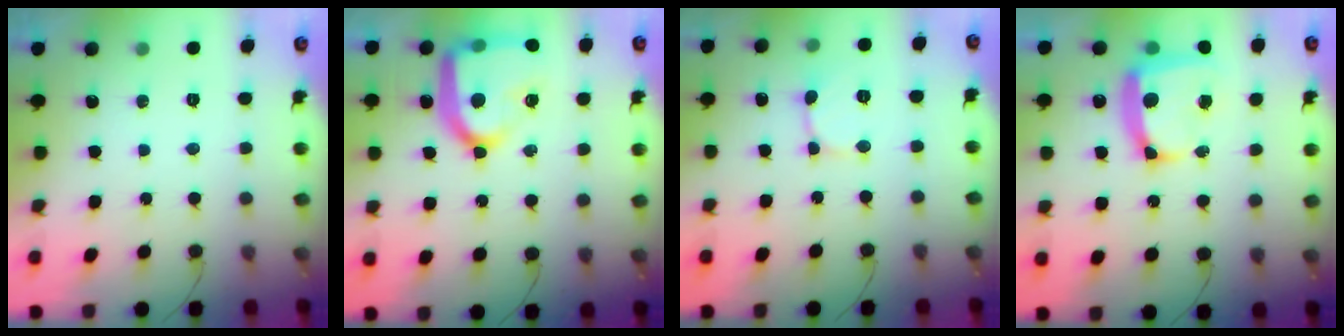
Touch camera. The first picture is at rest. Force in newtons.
{"total": 22.5, "press": 22.4, "slide": 2.0}
{"total": 3.8, "press": 3.8, "slide": 0.2}
{"total": 13.1, "press": 13.0, "slide": 1.7}